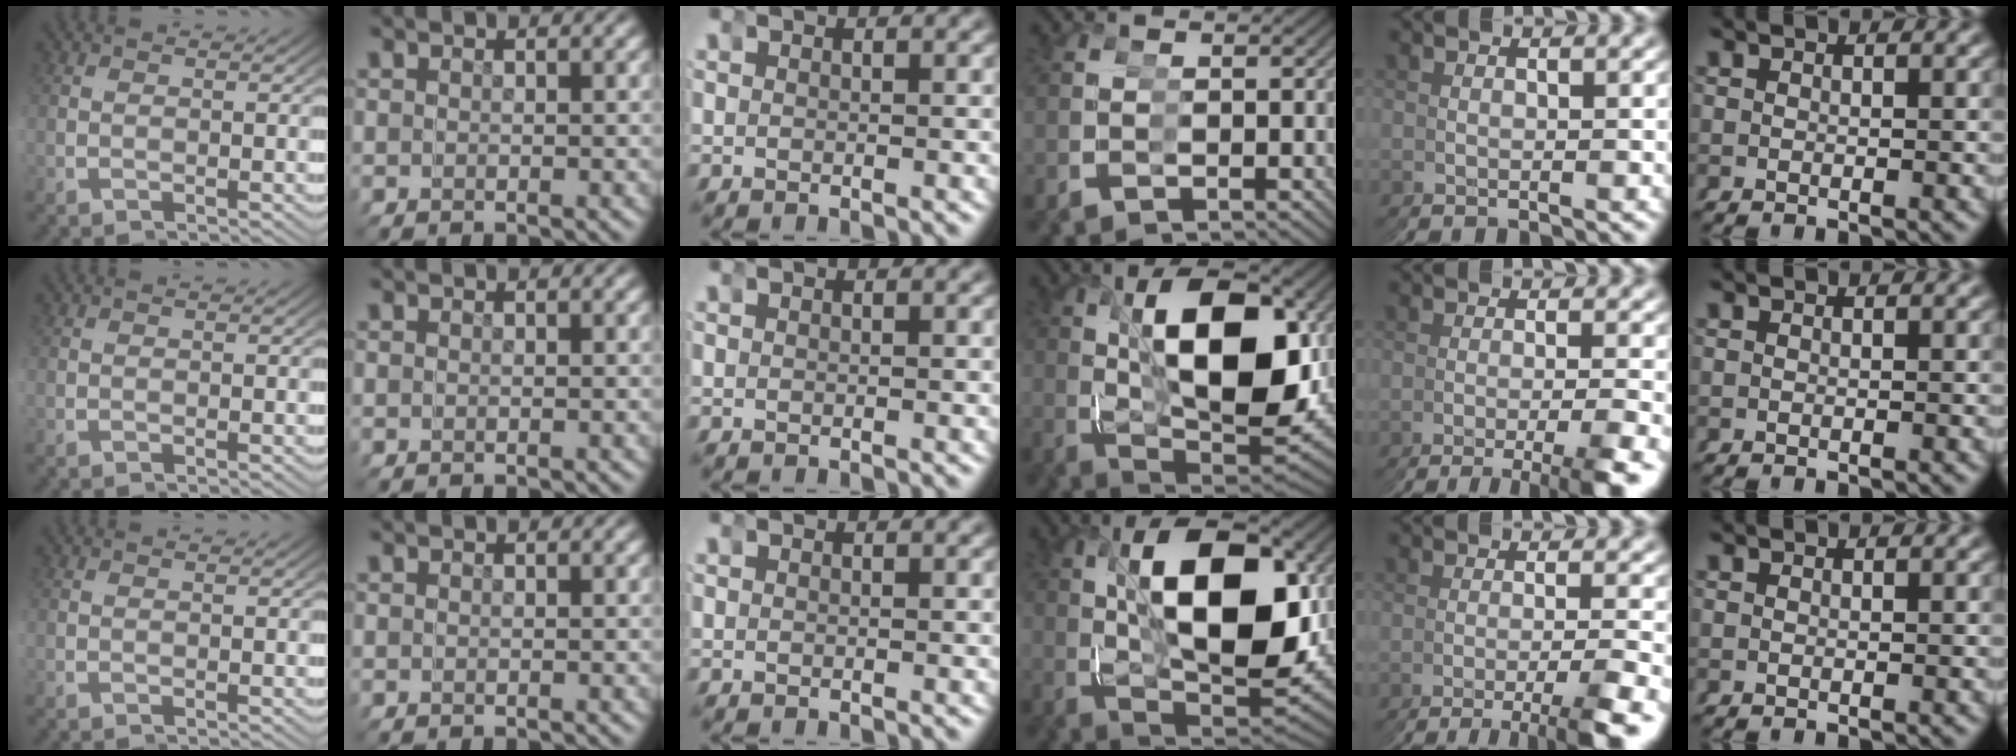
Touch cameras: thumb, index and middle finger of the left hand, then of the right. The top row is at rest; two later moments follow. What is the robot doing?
{"motion": "grasp_and_lifting", "object": "toy banana"}